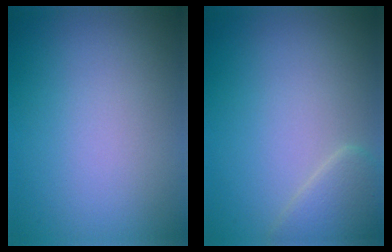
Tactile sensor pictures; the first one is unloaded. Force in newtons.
{"total": 2.4, "press": 2.4, "slide": 0.1}